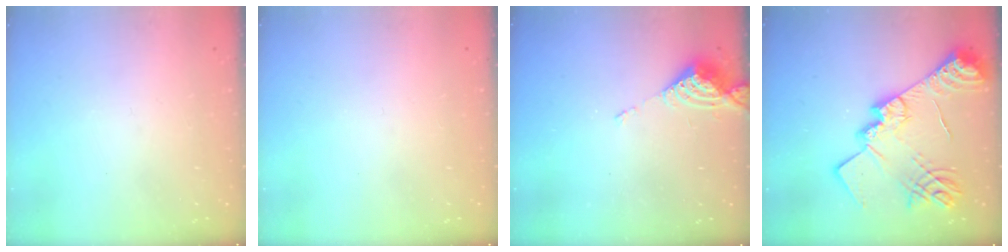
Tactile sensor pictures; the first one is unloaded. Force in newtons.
{"total": 0.0}
{"total": 5.7, "press": 5.7, "slide": 0.6}
{"total": 24.3, "press": 24.2, "slide": 2.0}